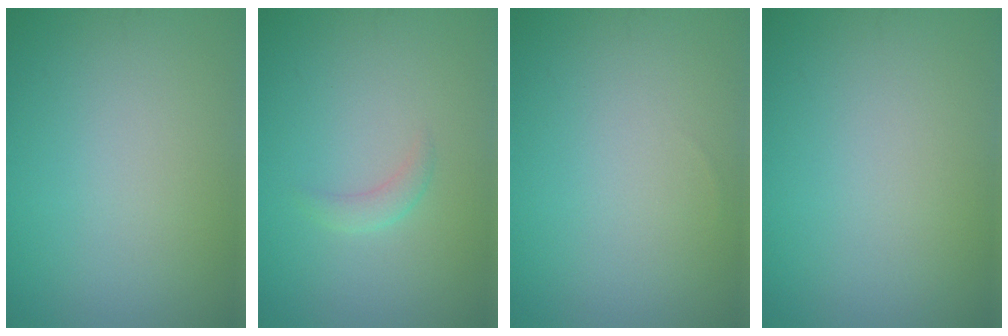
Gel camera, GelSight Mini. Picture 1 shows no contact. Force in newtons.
{"total": 1.2, "press": 1.2, "slide": 0.1}
{"total": 0.0}
{"total": 0.0}